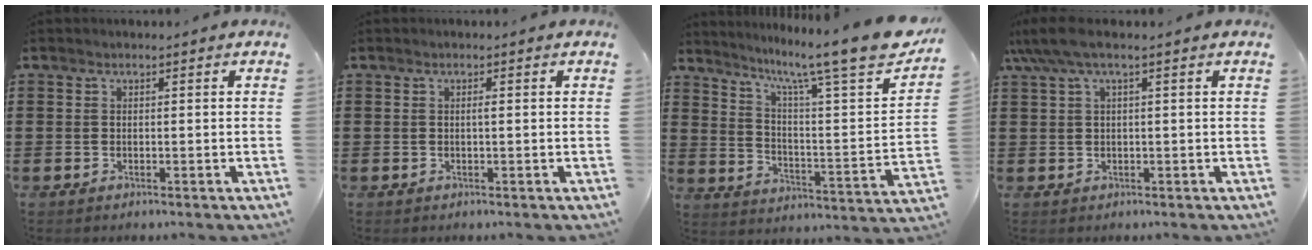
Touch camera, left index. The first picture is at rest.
{"total": 0.7, "force": [0.0, 0.0, 0.7], "torque": [-0.012, -0.003, 0.000]}
{"total": 11.4, "force": [9.0, 0.2, 6.9], "torque": [-0.133, -0.074, 0.136]}
{"total": 3.4, "force": [1.0, 0.7, 3.2], "torque": [-0.076, -0.003, 0.013]}